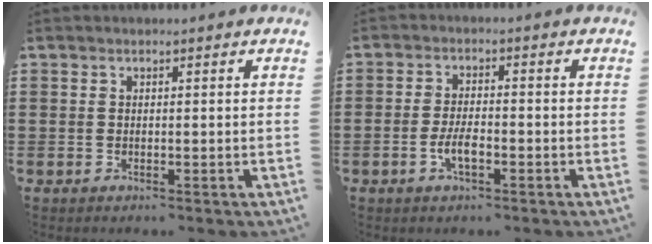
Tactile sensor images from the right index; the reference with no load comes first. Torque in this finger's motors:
{"motor_torque": [0.77, 0.16, 0.46, 0.11]}